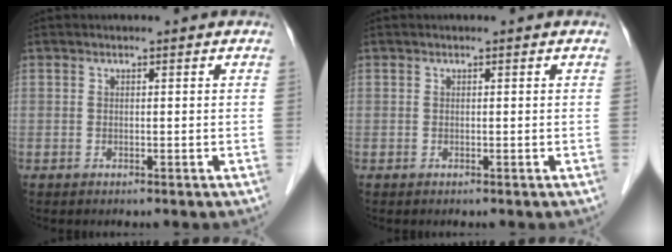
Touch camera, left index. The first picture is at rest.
{"total": 0.0}